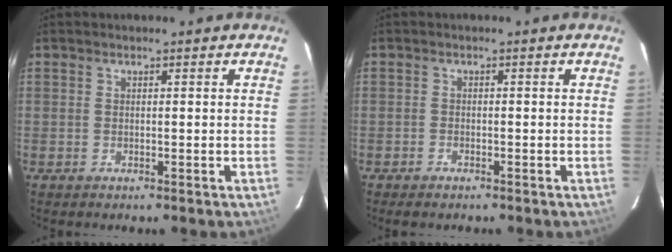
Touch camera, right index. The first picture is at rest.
{"total": 1.2, "force": [-0.9, 0.5, 0.7], "torque": [-0.021, -0.003, -0.016]}